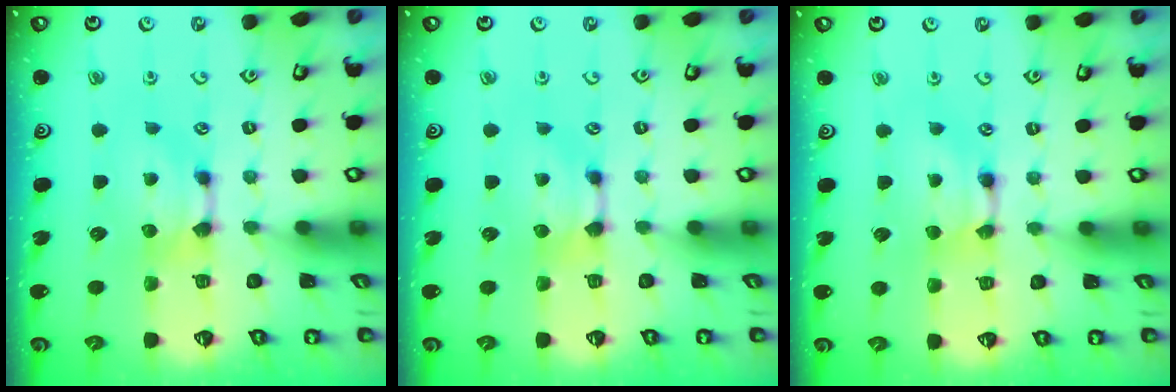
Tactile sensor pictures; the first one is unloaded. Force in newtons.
{"total": 0.6, "press": 0.2, "slide": 0.6}
{"total": 1.7, "press": 1.7, "slide": 0.1}